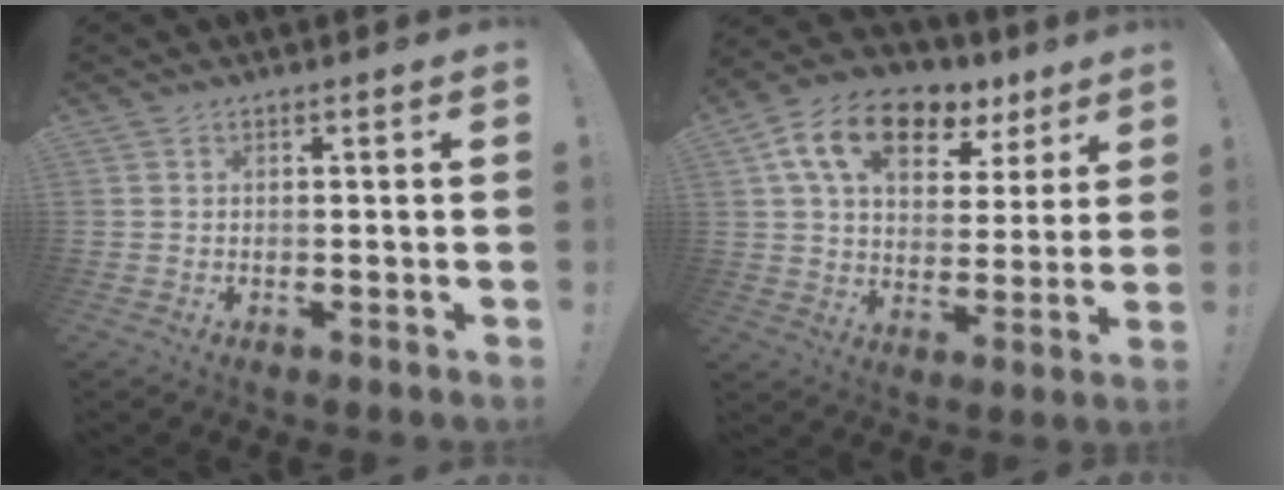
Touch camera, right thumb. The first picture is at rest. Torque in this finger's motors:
{"motor_torque": [0.80, 1.71, 0.66, -0.23, 0.46]}